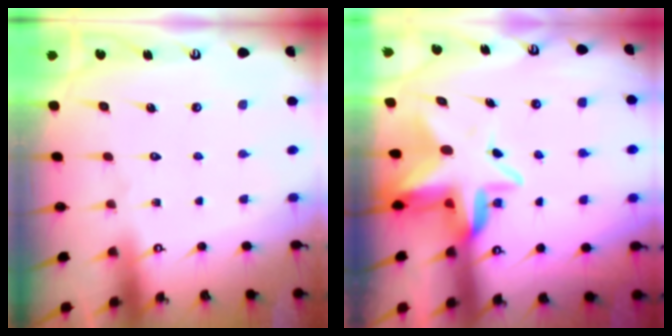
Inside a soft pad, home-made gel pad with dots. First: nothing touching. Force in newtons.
{"total": 7.7, "press": 7.4, "slide": 2.1}